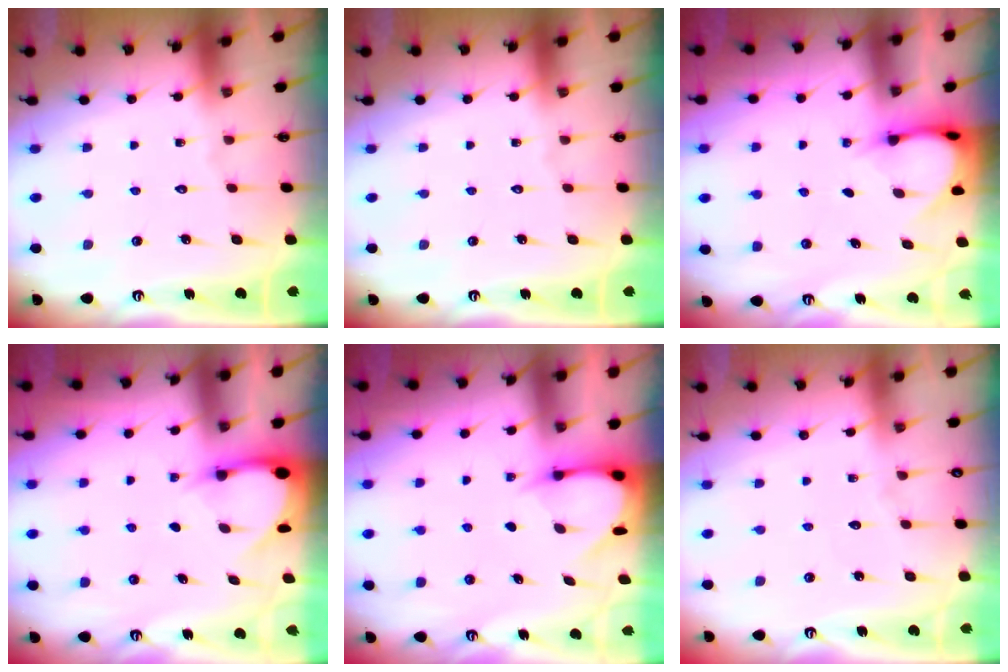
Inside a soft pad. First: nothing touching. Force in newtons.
{"total": 0.0}
{"total": 3.7, "press": 3.7, "slide": 0.4}
{"total": 3.1, "press": 3.1, "slide": 0.2}
{"total": 3.9, "press": 3.9, "slide": 0.4}
{"total": 2.8, "press": 2.8, "slide": 0.4}